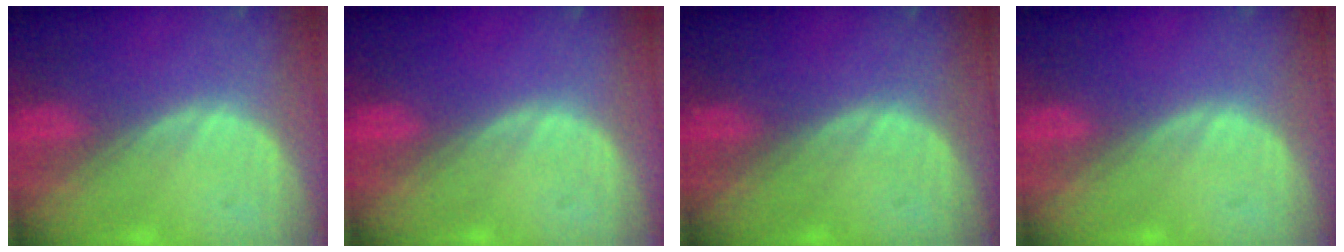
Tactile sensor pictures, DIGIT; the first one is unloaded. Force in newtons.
{"total": 0.0}
{"total": 0.0}
{"total": 0.0}